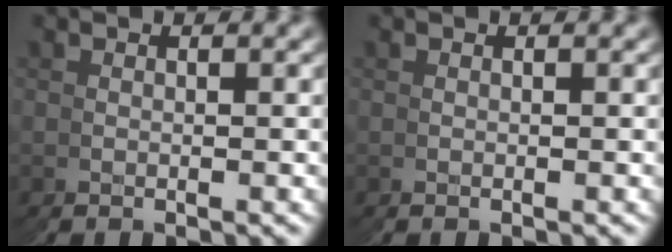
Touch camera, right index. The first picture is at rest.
{"total": 0.0}